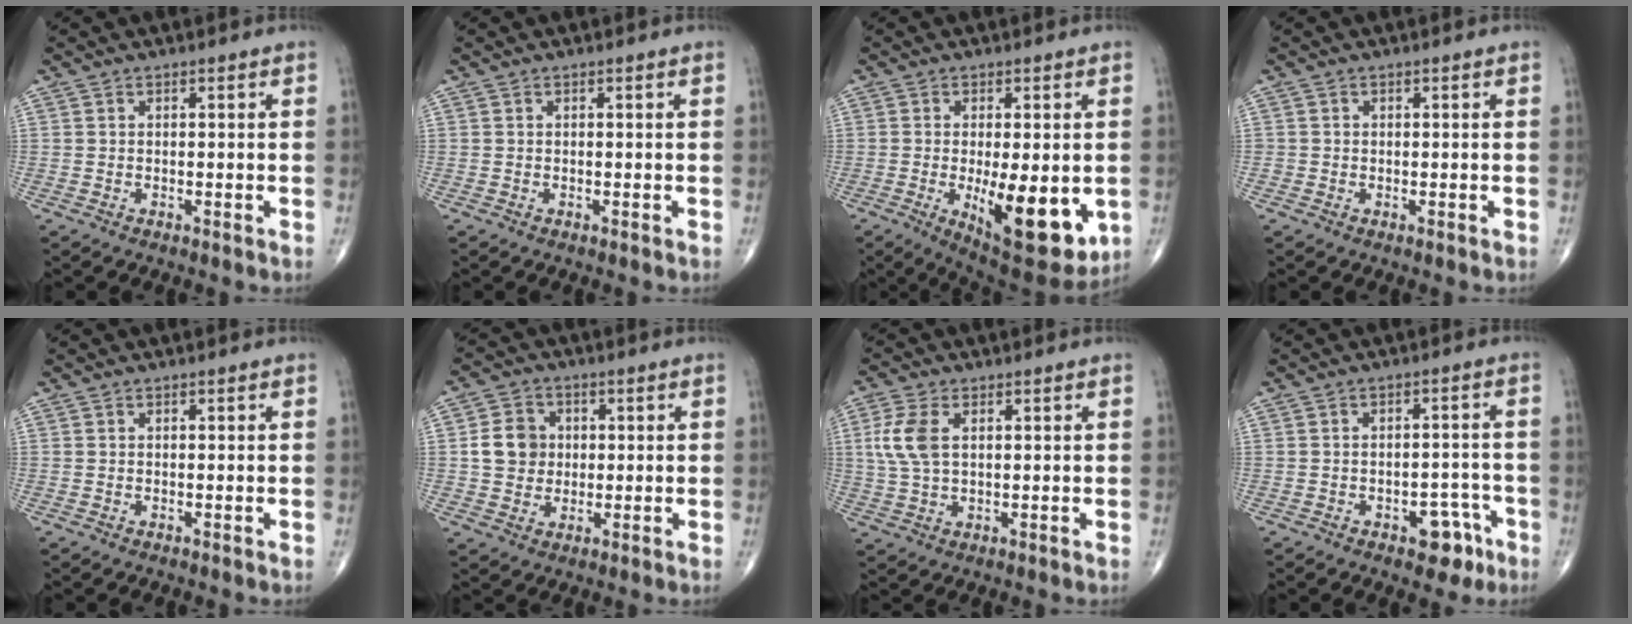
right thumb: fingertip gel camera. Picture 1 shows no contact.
{"total": 0.0}
{"total": 15.6, "force": [-3.1, 5.8, 14.1], "torque": [-0.189, -0.030, -0.028]}
{"total": 0.6, "force": [-0.2, 0.6, 0.0], "torque": [0.003, 0.005, -0.005]}
{"total": 0.0}
{"total": 7.2, "force": [0.6, 6.3, 3.3], "torque": [-0.034, 0.002, 0.006]}
{"total": 6.8, "force": [1.6, 3.8, 5.4], "torque": [-0.129, 0.003, 0.034]}
{"total": 6.1, "force": [-3.4, 3.5, 3.7], "torque": [-0.021, 0.030, -0.040]}